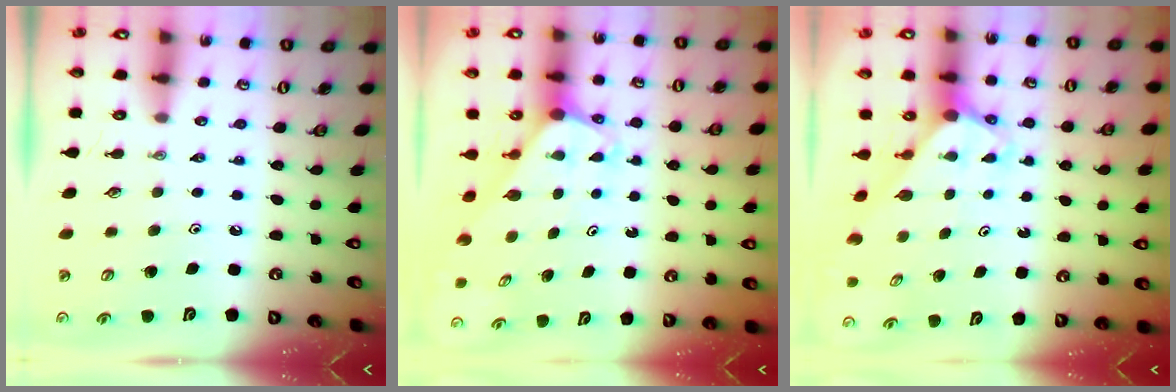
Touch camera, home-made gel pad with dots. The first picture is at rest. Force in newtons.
{"total": 1.9, "press": 1.9, "slide": 0.1}
{"total": 3.1, "press": 3.1, "slide": 0.2}